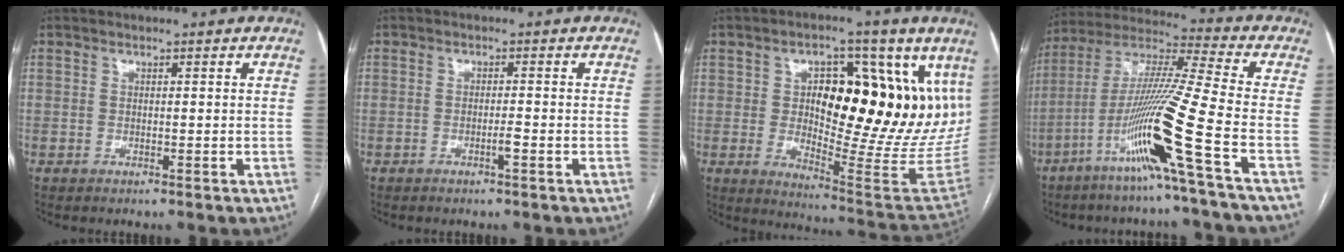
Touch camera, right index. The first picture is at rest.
{"total": 1.4, "force": [-0.7, 0.0, 1.2], "torque": [-0.024, 0.000, -0.013]}
{"total": 24.1, "force": [8.0, 8.8, 21.0], "torque": [-0.254, 0.025, 0.135]}
{"total": 16.8, "force": [-7.4, -2.6, 14.9], "torque": [-0.295, -0.018, -0.143]}